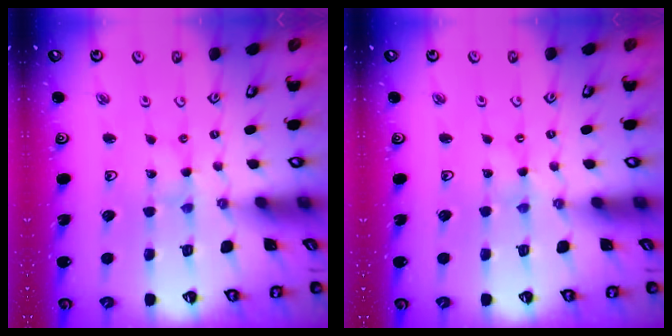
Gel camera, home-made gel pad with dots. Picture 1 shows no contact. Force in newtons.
{"total": 0.0}